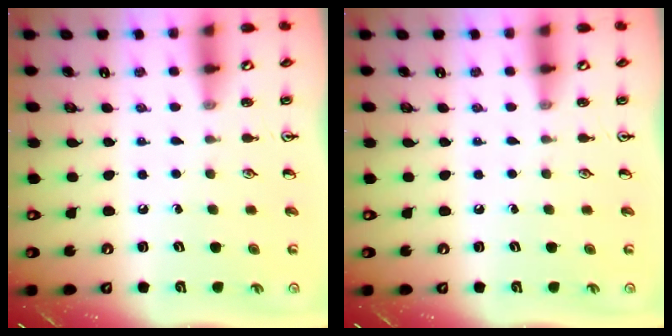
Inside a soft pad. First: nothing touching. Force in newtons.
{"total": 0.0}